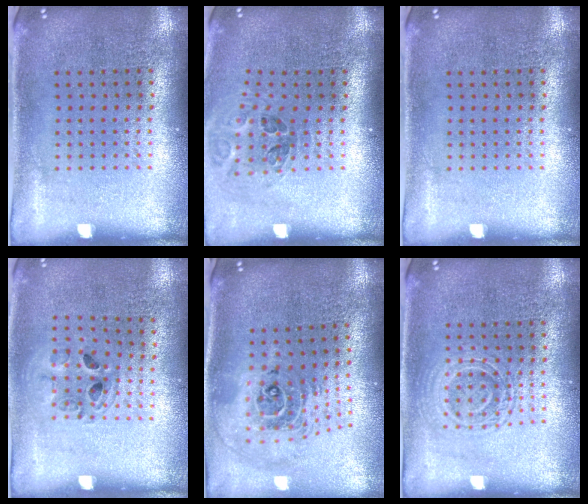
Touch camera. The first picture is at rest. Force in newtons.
{"total": 1.2, "press": 1.1, "slide": 0.4}
{"total": 0.0}
{"total": 1.0, "press": 1.0, "slide": 0.1}
{"total": 2.3, "press": 1.8, "slide": 1.5}
{"total": 2.5, "press": 2.5, "slide": 0.5}